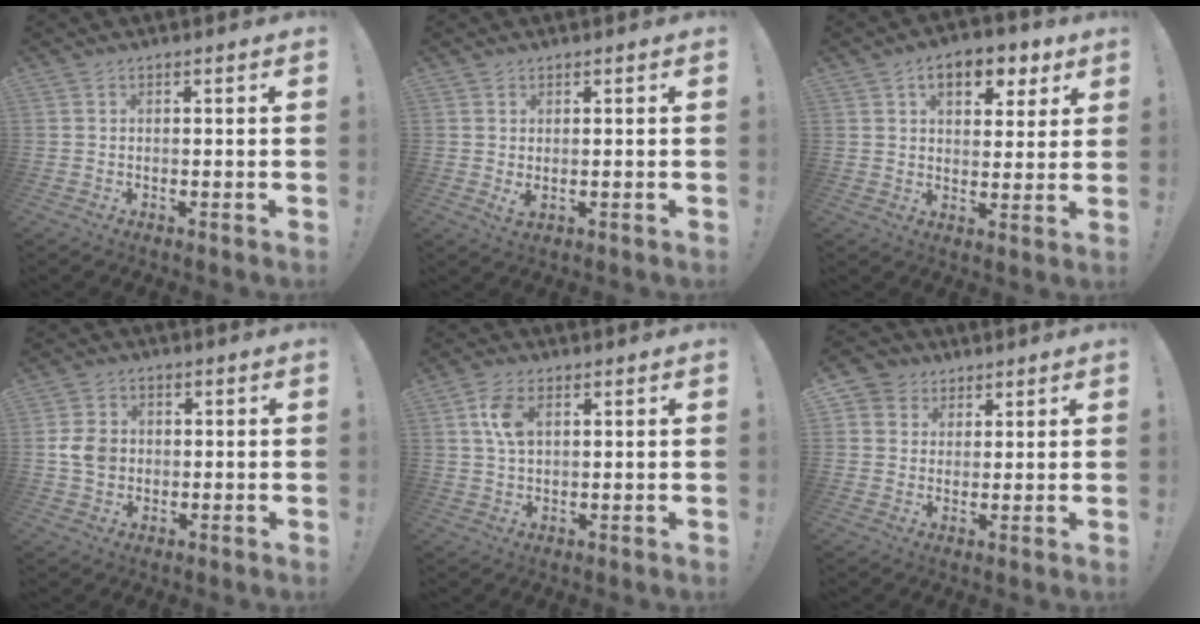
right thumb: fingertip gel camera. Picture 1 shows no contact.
{"total": 2.3, "force": [1.0, 0.8, 1.9], "torque": [-0.026, -0.009, 0.019]}
{"total": 9.9, "force": [5.1, 5.6, 6.3], "torque": [-0.084, -0.021, 0.089]}
{"total": 6.9, "force": [-0.4, 5.9, 3.6], "torque": [-0.062, 0.011, -0.005]}
{"total": 7.0, "force": [2.0, 3.8, 5.5], "torque": [-0.106, 0.002, 0.037]}
{"total": 5.4, "force": [2.4, 4.7, 0.8], "torque": [-0.010, -0.014, 0.046]}